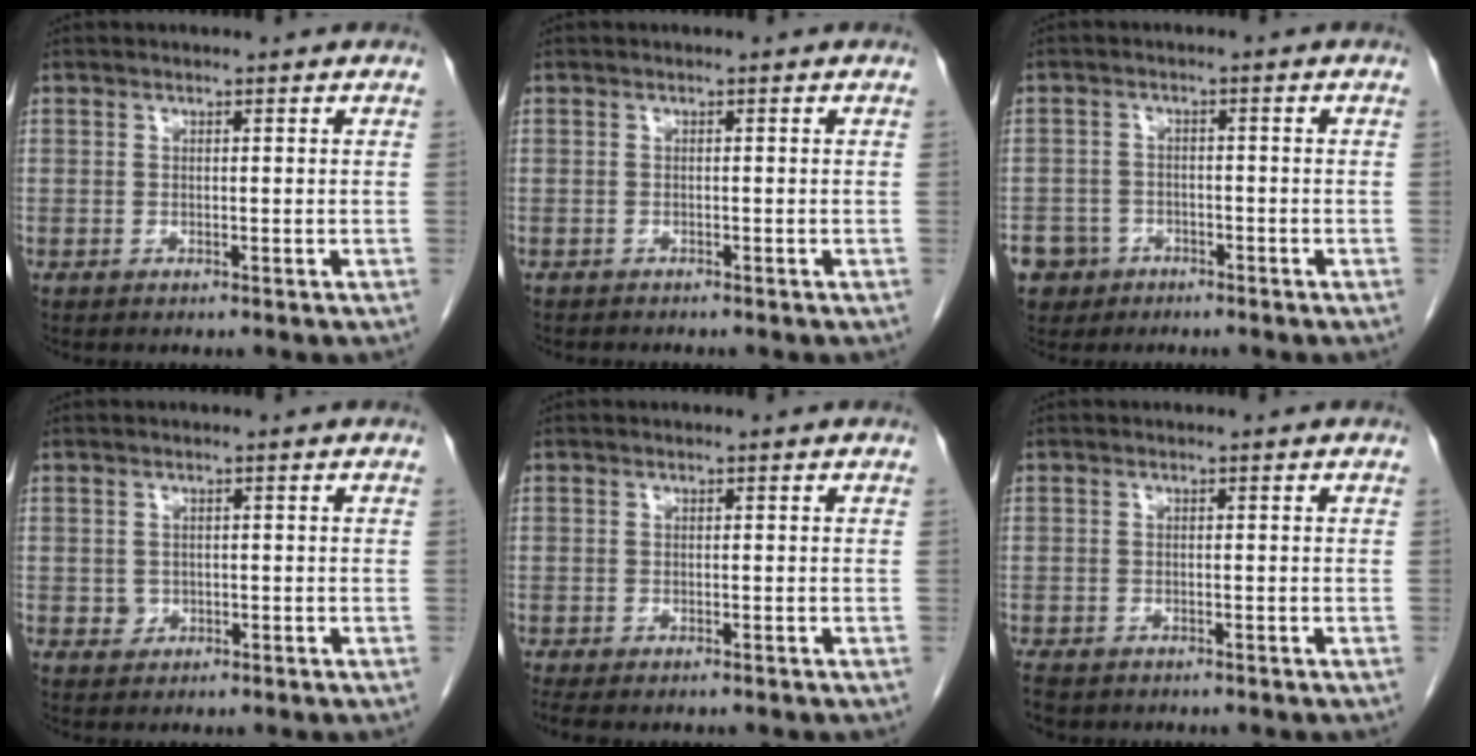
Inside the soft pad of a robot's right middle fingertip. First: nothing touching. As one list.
[{"total": 1.0, "force": [-1.0, 0.3, 0.1], "torque": [-0.009, -0.002, -0.015]}, {"total": 7.2, "force": [-4.6, 5.5, 0.9], "torque": [-0.028, 0.002, -0.078]}, {"total": 1.3, "force": [-0.2, 1.3, 0.4], "torque": [-0.005, 0.003, 0.001]}, {"total": 3.5, "force": [-2.8, 1.2, 1.6], "torque": [-0.020, -0.009, -0.039]}, {"total": 3.5, "force": [-2.8, 1.6, 1.5], "torque": [-0.029, -0.008, -0.039]}]